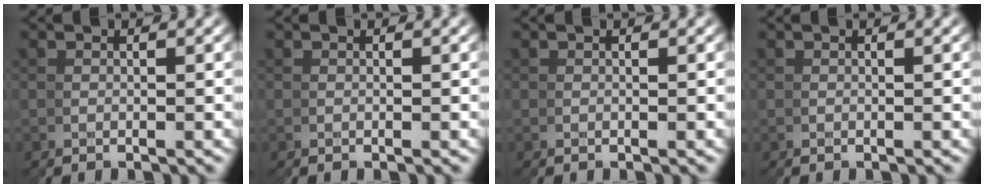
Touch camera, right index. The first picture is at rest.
{"total": 0.0}
{"total": 0.0}
{"total": 0.0}